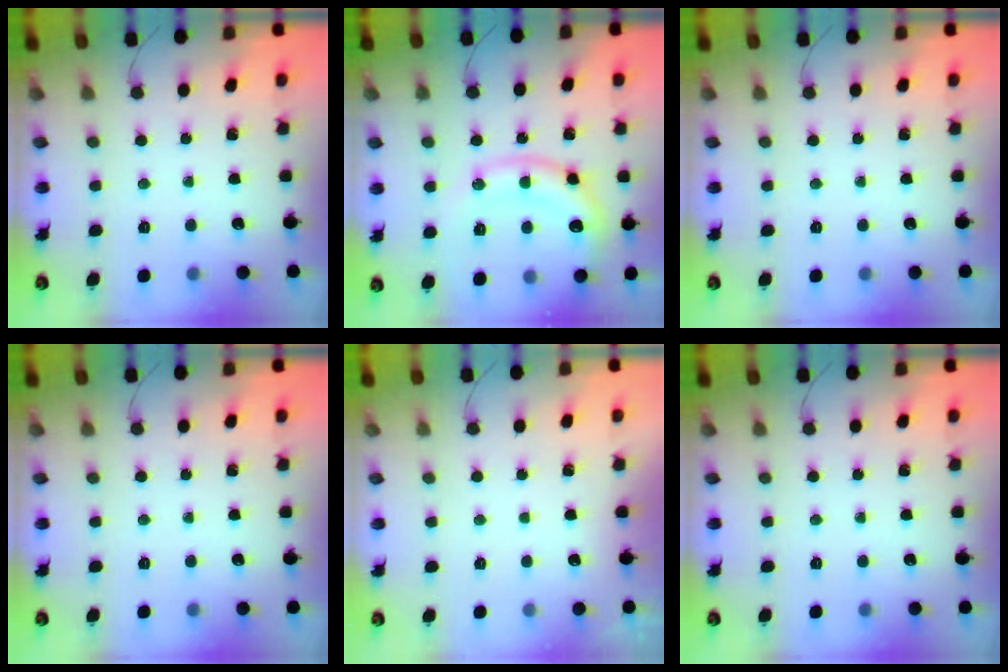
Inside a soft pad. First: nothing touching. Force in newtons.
{"total": 14.7, "press": 14.6, "slide": 1.5}
{"total": 0.0}
{"total": 0.0}
{"total": 2.9, "press": 2.9, "slide": 0.1}
{"total": 0.0}